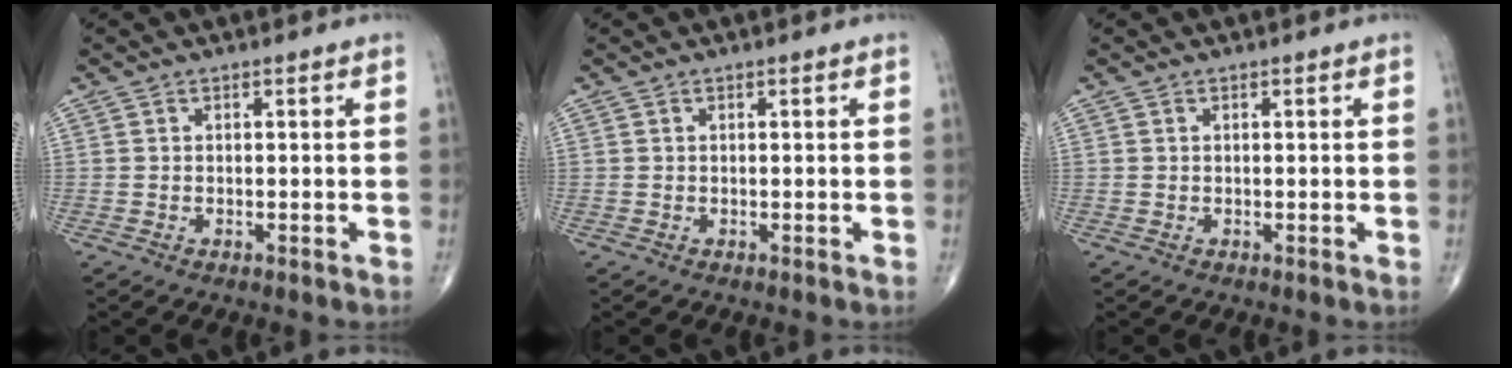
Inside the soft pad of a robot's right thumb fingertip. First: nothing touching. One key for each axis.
{"total": 0.0}
{"total": 0.0}